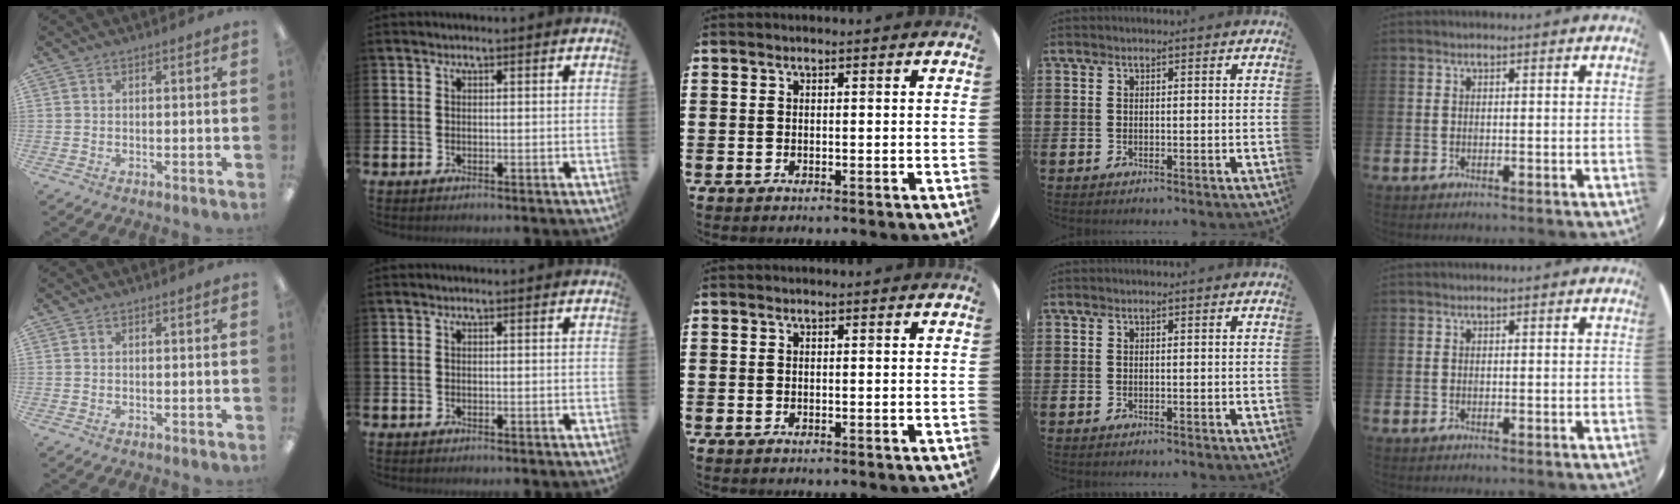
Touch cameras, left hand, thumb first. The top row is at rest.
{}